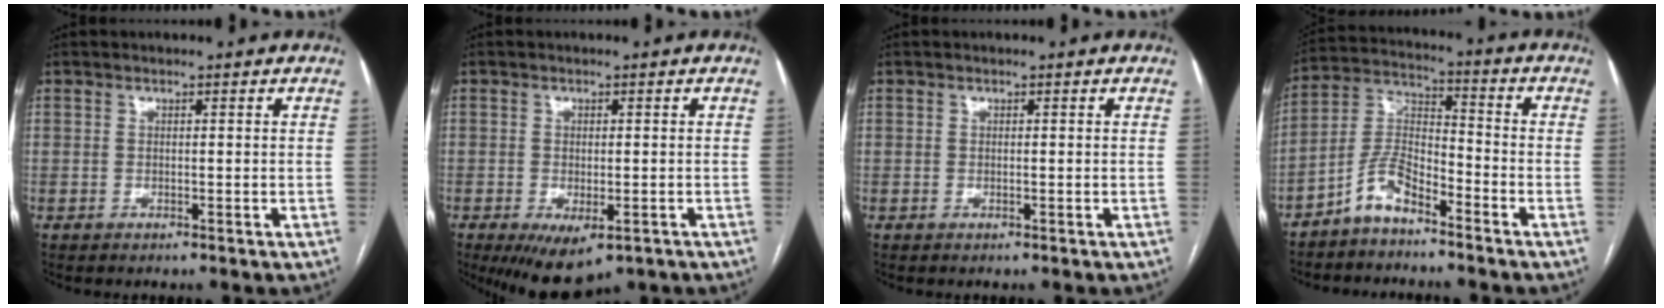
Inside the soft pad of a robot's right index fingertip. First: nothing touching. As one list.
[{"total": 8.0, "force": [-4.6, 3.6, 5.4], "torque": [-0.085, -0.015, -0.066]}, {"total": 0.0}, {"total": 7.2, "force": [-5.3, 2.5, 4.2], "torque": [-0.094, 0.014, -0.110]}]